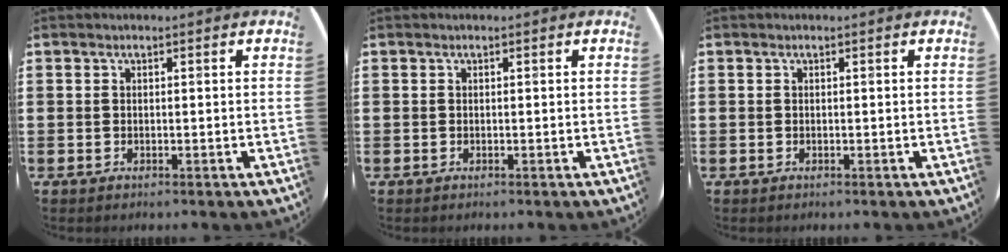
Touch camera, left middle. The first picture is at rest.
{"total": 0.0}
{"total": 0.0}